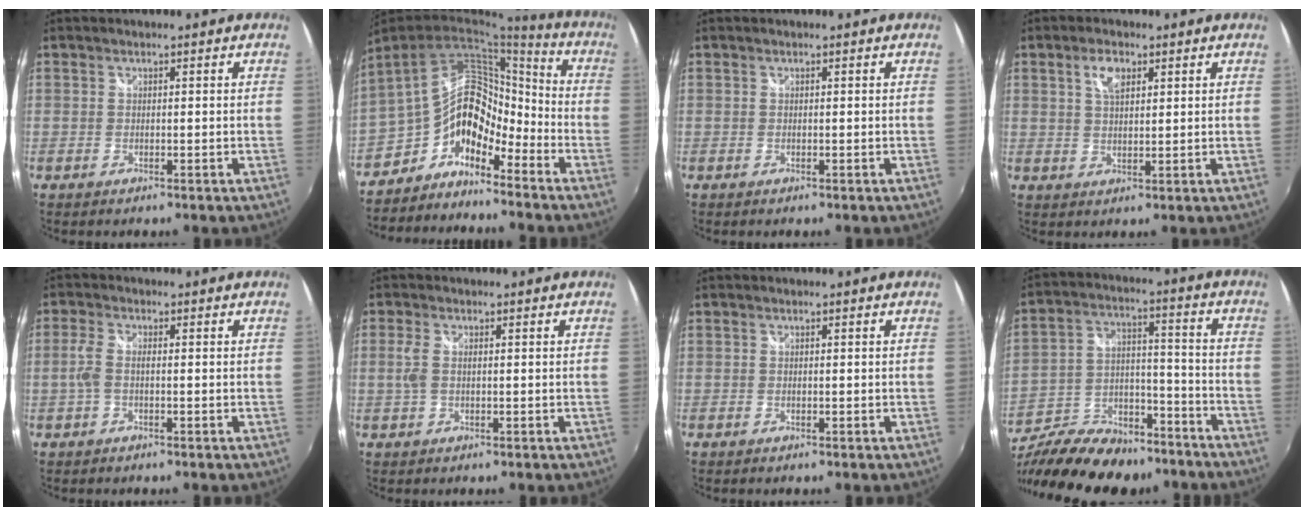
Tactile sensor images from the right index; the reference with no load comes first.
{"total": 12.9, "force": [-8.1, 7.4, 6.8], "torque": [-0.130, 0.022, -0.162]}
{"total": 0.0}
{"total": 4.2, "force": [2.0, 2.0, 3.1], "torque": [-0.055, 0.007, 0.037]}
{"total": 3.3, "force": [-0.4, 1.2, 3.0], "torque": [-0.066, 0.002, -0.007]}
{"total": 2.9, "force": [0.3, 1.4, 2.5], "torque": [-0.056, 0.000, 0.003]}
{"total": 0.0}
{"total": 26.1, "force": [-20.5, 10.3, 12.4], "torque": [-0.250, 0.004, -0.312]}